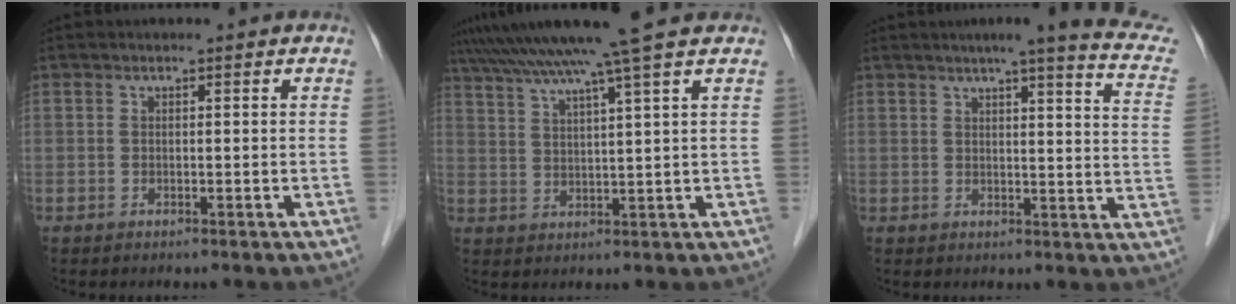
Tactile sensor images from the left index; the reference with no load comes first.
{"total": 11.5, "force": [9.3, -2.4, 6.3], "torque": [-0.109, 0.009, 0.141]}
{"total": 15.6, "force": [12.7, 0.5, 9.0], "torque": [-0.113, -0.026, 0.129]}